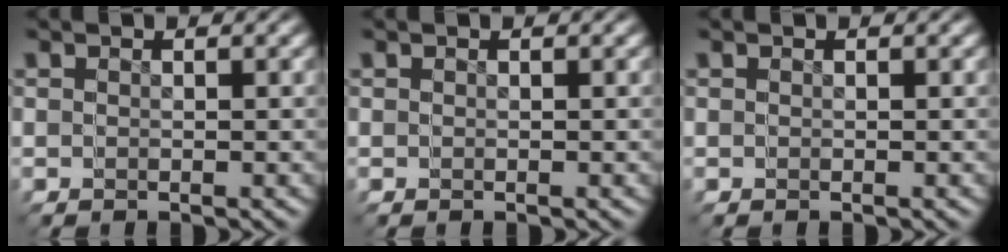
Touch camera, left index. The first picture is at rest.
{"total": 0.0}
{"total": 0.0}